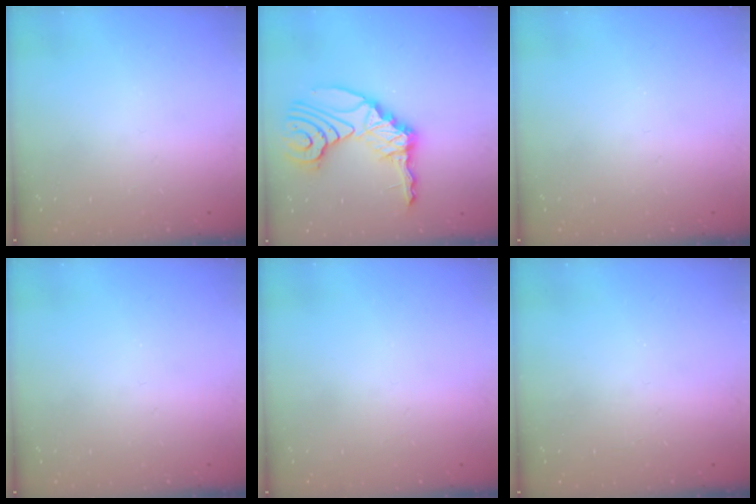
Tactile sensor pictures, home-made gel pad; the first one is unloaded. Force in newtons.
{"total": 18.5, "press": 18.2, "slide": 3.2}
{"total": 0.0}
{"total": 0.0}
{"total": 0.0}
{"total": 0.0}